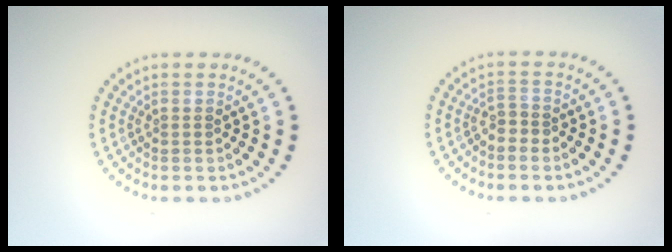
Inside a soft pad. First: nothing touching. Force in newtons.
{"total": 1.4, "press": 1.1, "slide": 0.8}